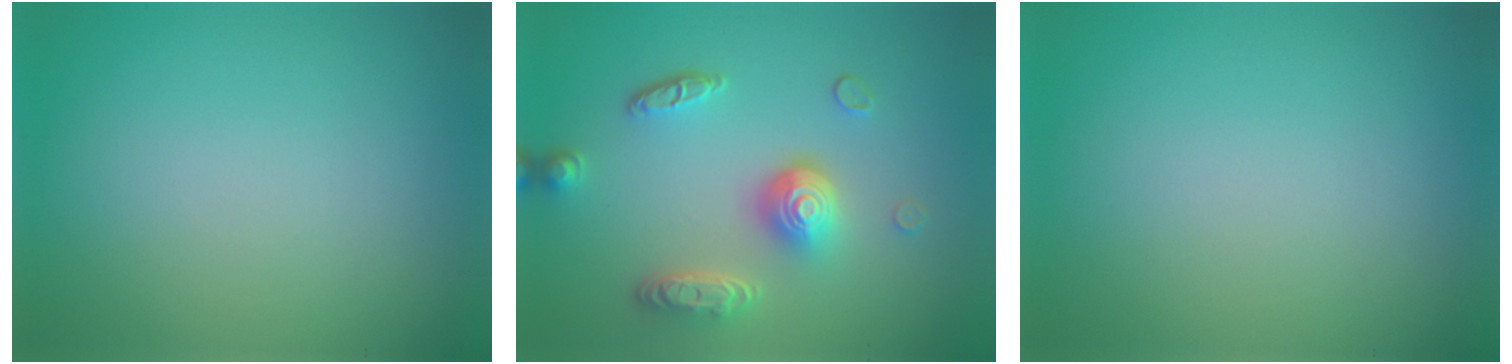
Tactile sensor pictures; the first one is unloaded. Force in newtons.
{"total": 5.2, "press": 3.8, "slide": 3.6}
{"total": 0.0}